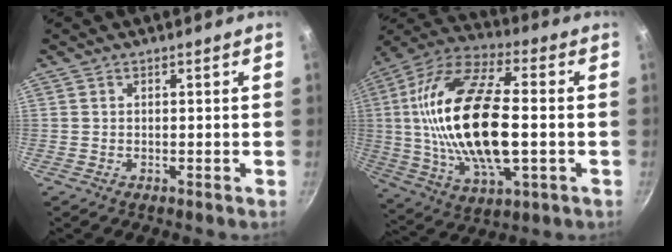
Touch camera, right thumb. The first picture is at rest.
{"total": 25.8, "force": [-0.3, 11.7, 23.0], "torque": [-0.449, 0.020, -0.012]}